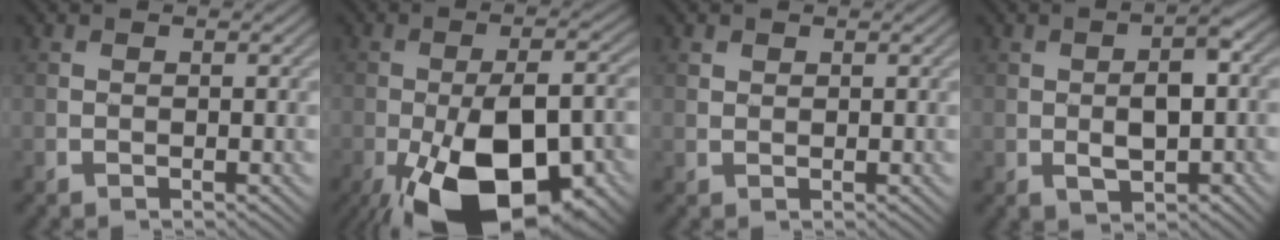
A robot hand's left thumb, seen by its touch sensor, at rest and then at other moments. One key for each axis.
{"total": 19.3, "fx": -9.0, "fy": 8.8, "fz": 14.7, "tx": -0.228, "ty": -0.025, "tz": -0.132}
{"total": 0.9, "fx": 0.8, "fy": 0.4, "fz": -0.1, "tx": 0.003, "ty": 0.000, "tz": 0.014}
{"total": 5.1, "fx": -0.7, "fy": 3.1, "fz": 4.0, "tx": -0.057, "ty": -0.003, "tz": -0.009}